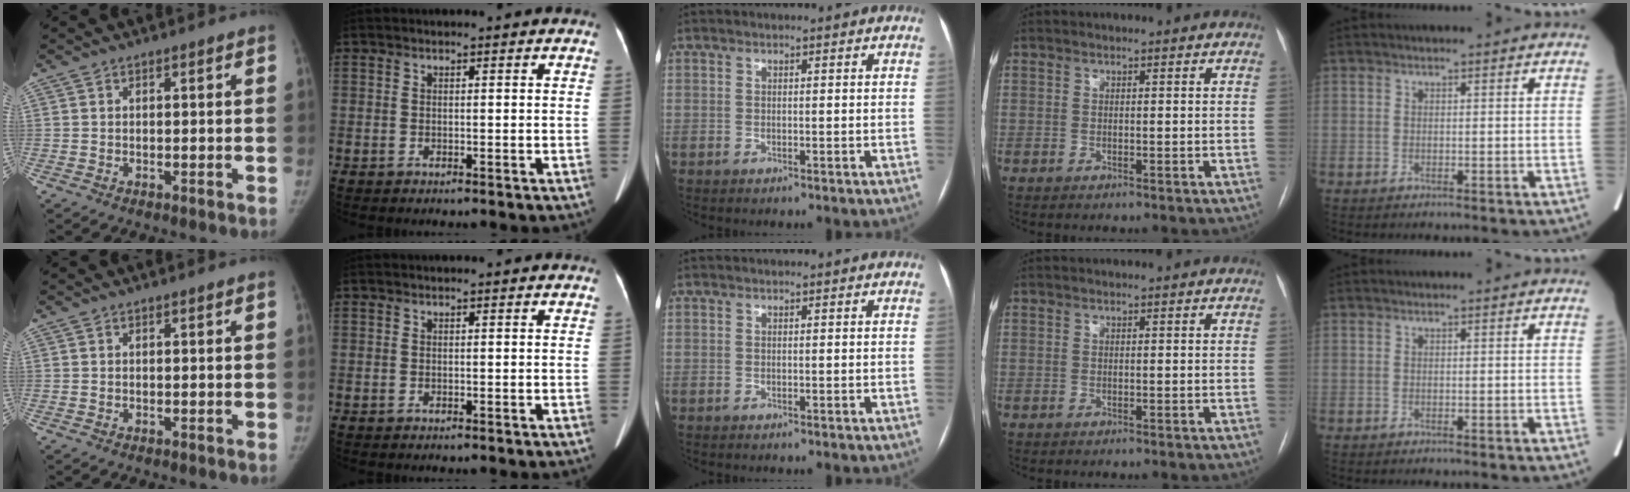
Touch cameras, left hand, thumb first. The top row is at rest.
{}